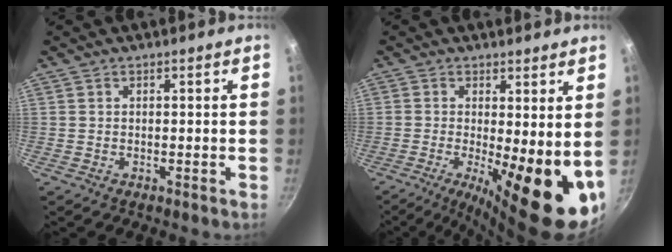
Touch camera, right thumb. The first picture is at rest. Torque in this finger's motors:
{"motor_torque": [-0.02, 1.38, 0.72, -0.10, 0.18]}